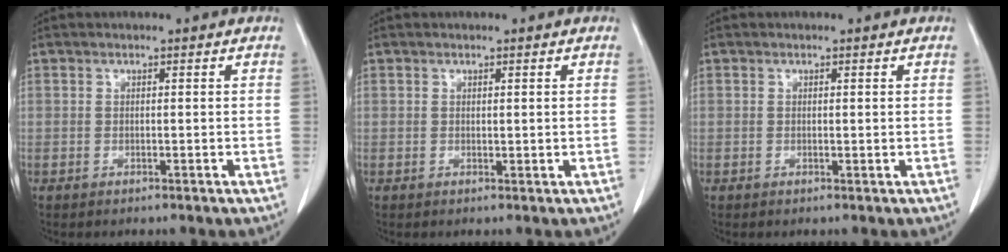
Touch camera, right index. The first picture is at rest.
{"total": 0.0}
{"total": 0.0}